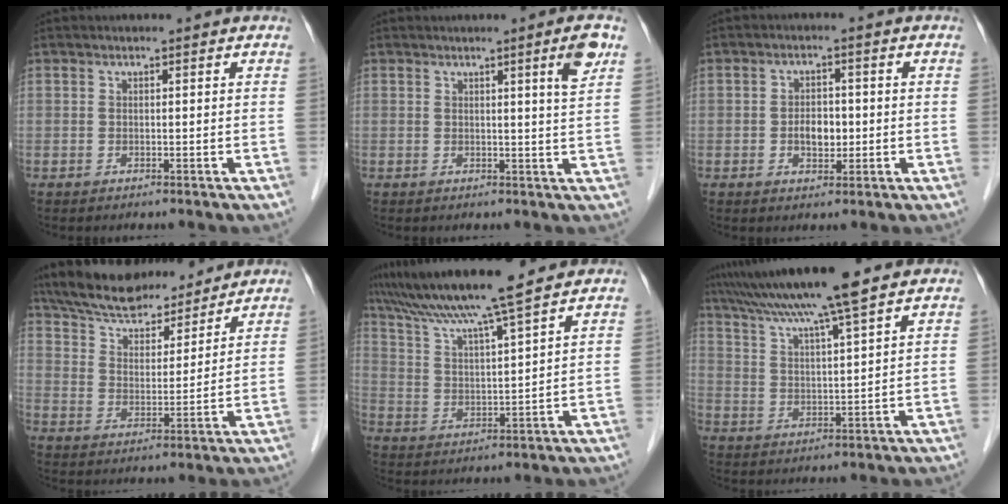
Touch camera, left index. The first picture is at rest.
{"total": 3.9, "force": [1.9, -0.6, 3.3], "torque": [-0.046, -0.009, 0.027]}
{"total": 3.8, "force": [-0.6, 2.3, 2.9], "torque": [-0.050, 0.004, -0.007]}
{"total": 15.4, "force": [13.9, 4.0, 5.2], "torque": [-0.087, 0.025, 0.232]}
{"total": 13.1, "force": [11.3, -0.8, 6.6], "torque": [-0.124, 0.019, 0.189]}
{"total": 12.7, "force": [10.4, -1.0, 7.2], "torque": [-0.128, 0.021, 0.167]}